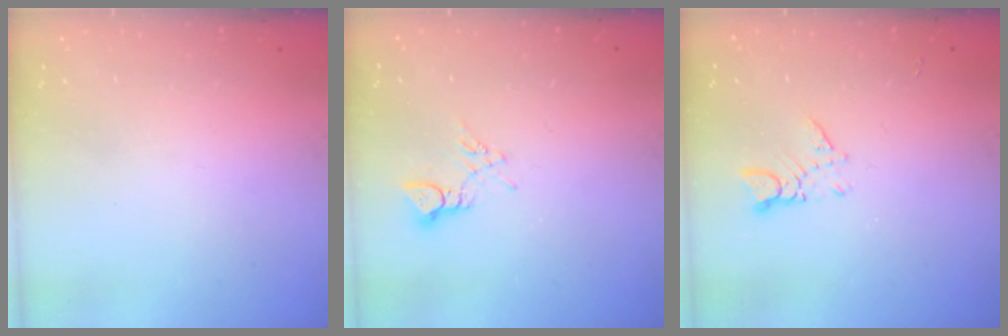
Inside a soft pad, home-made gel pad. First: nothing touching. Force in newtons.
{"total": 4.2, "press": 4.2, "slide": 0.5}
{"total": 3.0, "press": 2.9, "slide": 0.4}